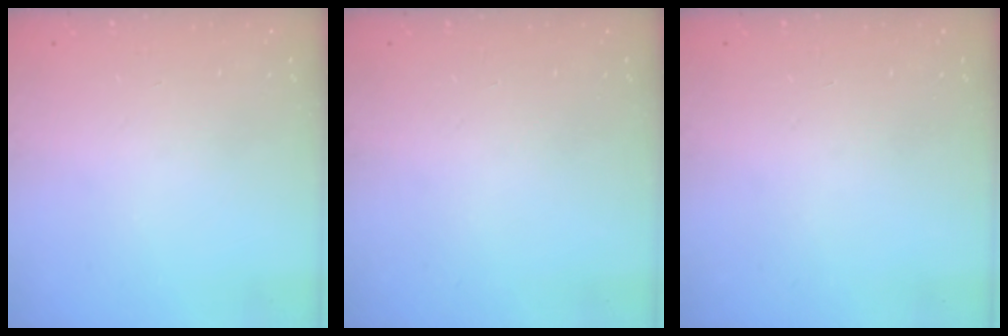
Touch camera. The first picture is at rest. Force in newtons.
{"total": 0.0}
{"total": 0.0}